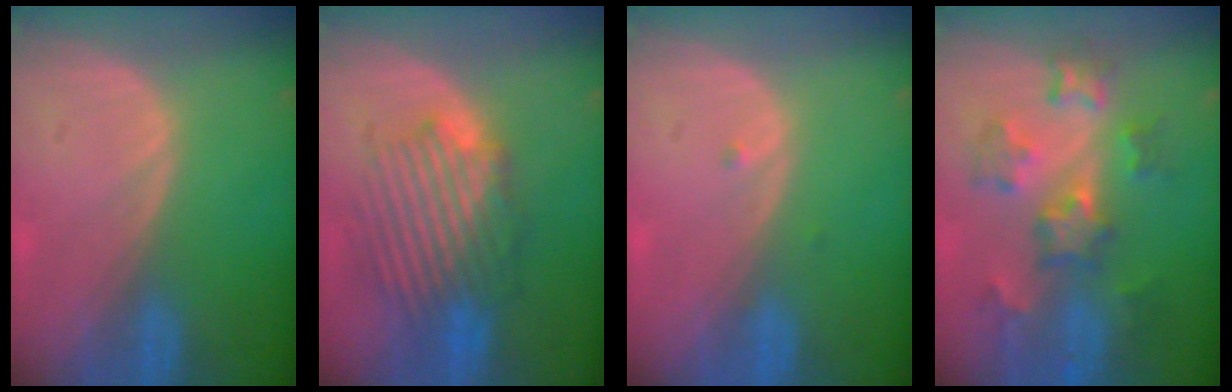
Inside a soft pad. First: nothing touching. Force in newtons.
{"total": 8.7, "press": 8.6, "slide": 1.6}
{"total": 0.6, "press": 0.5, "slide": 0.3}
{"total": 7.7, "press": 7.6, "slide": 1.2}